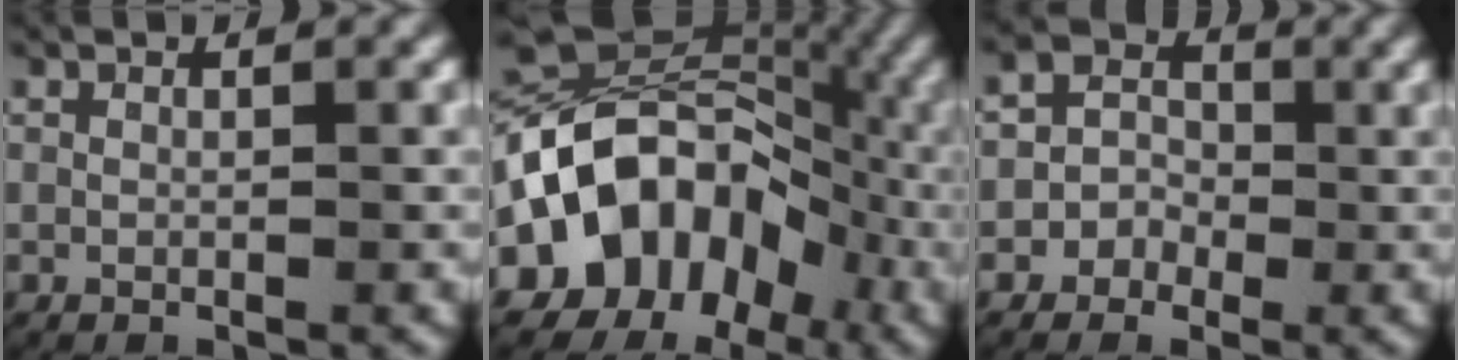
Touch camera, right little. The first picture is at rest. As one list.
[{"total": 22.3, "force": [-3.5, 17.8, 12.9], "torque": [-0.255, -0.044, -0.047]}, {"total": 4.6, "force": [-0.6, 4.4, 0.8], "torque": [-0.017, 0.008, -0.030]}]